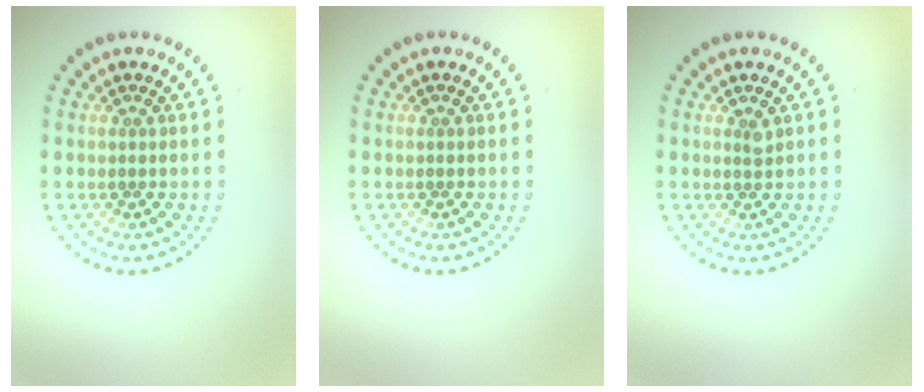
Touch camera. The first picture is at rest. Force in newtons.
{"total": 0.0}
{"total": 0.8, "press": 0.6, "slide": 0.5}